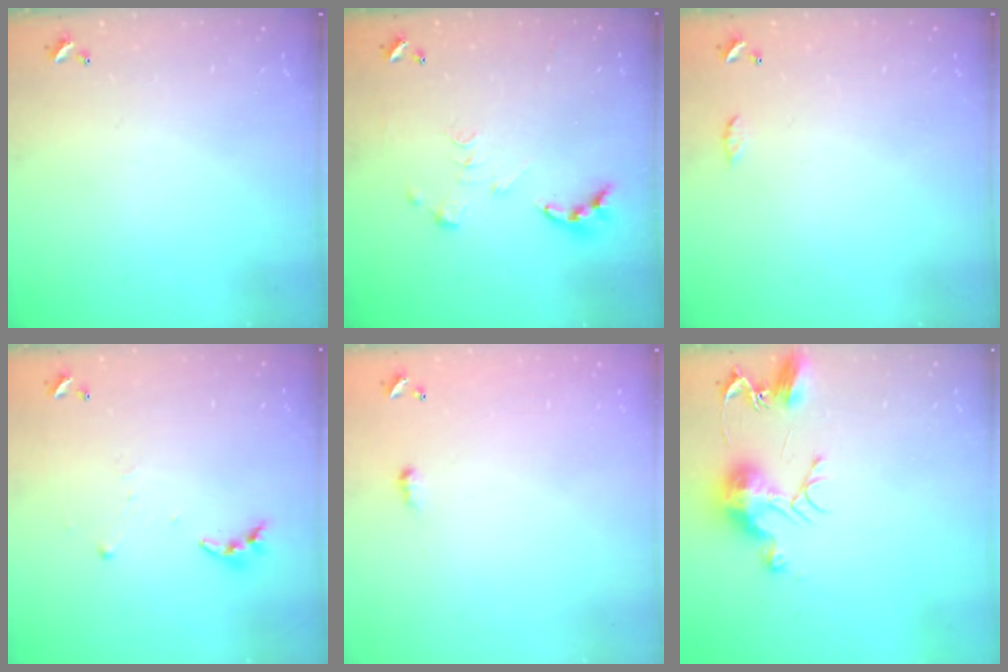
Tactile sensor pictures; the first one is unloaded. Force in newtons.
{"total": 0.0}
{"total": 3.6, "press": 3.6, "slide": 0.5}
{"total": 5.6, "press": 5.6, "slide": 0.1}
{"total": 1.6, "press": 1.5, "slide": 0.4}
{"total": 10.3, "press": 10.3, "slide": 0.5}